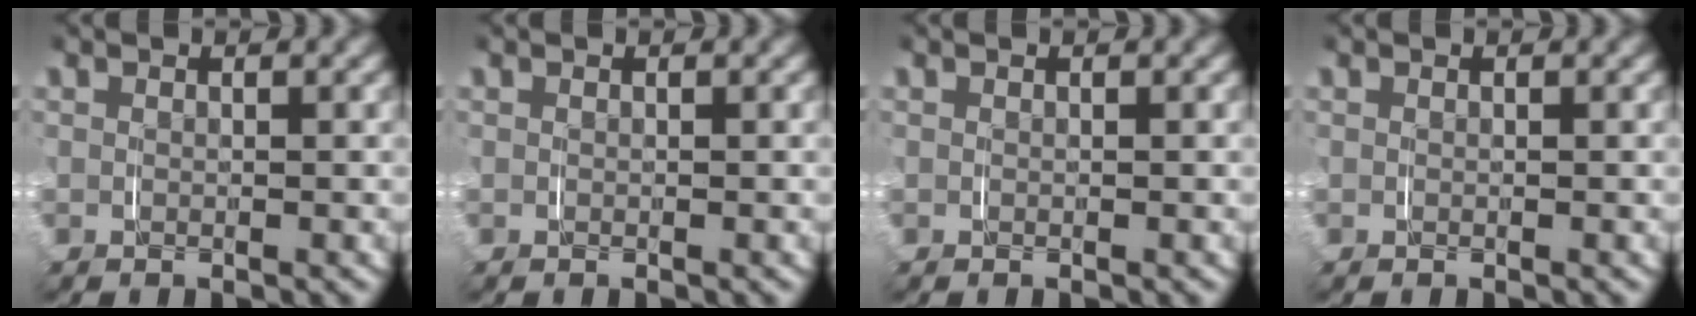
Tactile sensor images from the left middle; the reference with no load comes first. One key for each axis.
{"total": 0.0}
{"total": 0.0}
{"total": 0.0}